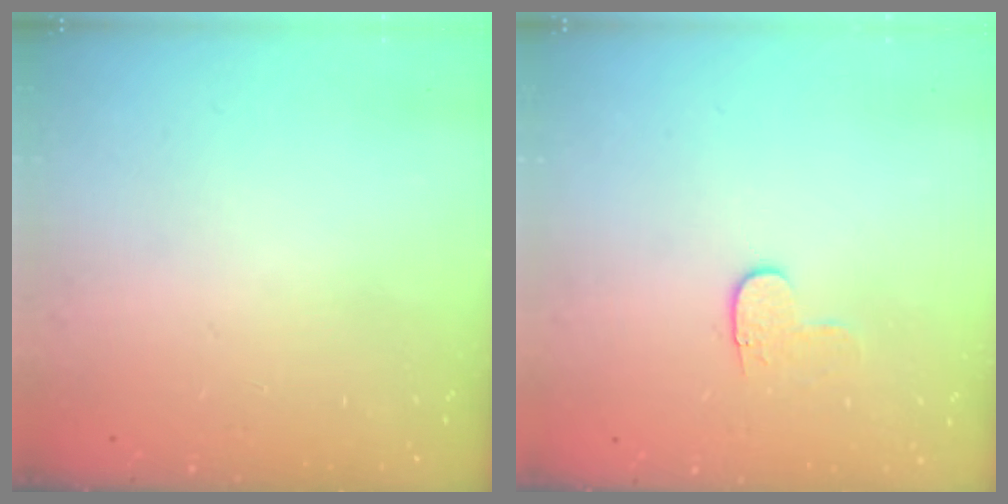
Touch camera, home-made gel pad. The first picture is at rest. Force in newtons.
{"total": 3.8, "press": 3.8, "slide": 0.5}